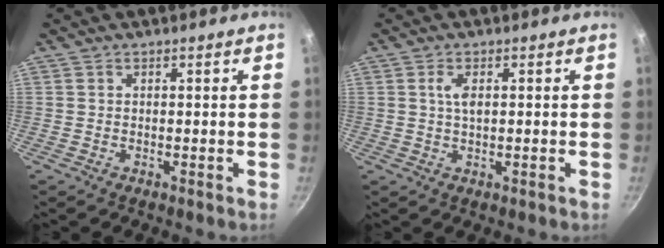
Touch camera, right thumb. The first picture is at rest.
{"total": 2.8, "force": [0.5, 1.1, 2.5], "torque": [-0.052, 0.003, 0.010]}